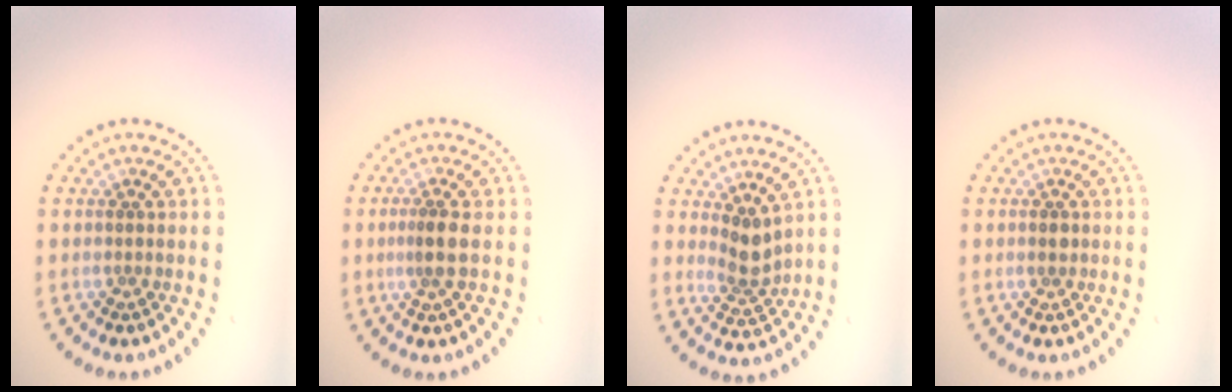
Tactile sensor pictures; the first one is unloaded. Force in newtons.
{"total": 2.1, "press": 1.7, "slide": 1.3}
{"total": 2.5, "press": 2.0, "slide": 1.6}
{"total": 1.1, "press": 1.1, "slide": 0.0}